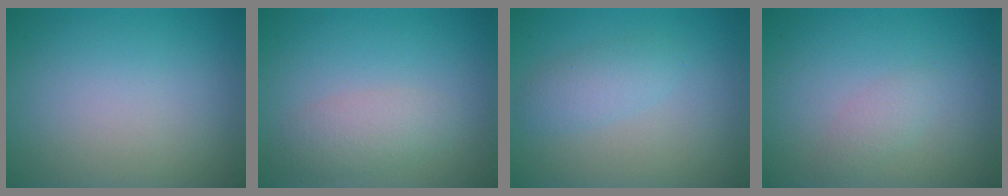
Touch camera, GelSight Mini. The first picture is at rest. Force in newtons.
{"total": 2.5, "press": 2.5, "slide": 0.2}
{"total": 2.0, "press": 2.0, "slide": 0.1}
{"total": 1.2, "press": 1.2, "slide": 0.1}